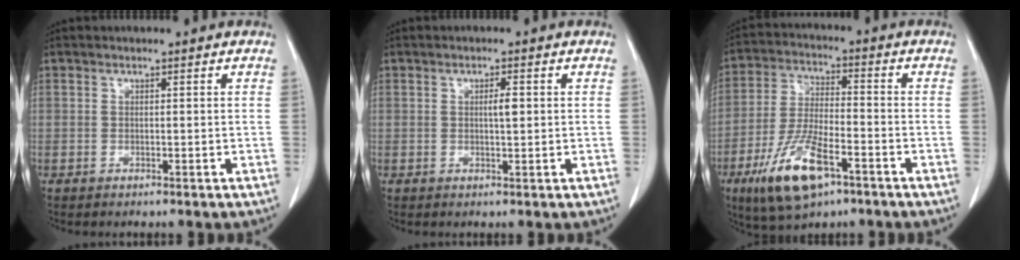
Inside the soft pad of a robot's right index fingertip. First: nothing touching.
{"total": 1.9, "force": [0.3, 0.4, 1.8], "torque": [-0.033, 0.001, 0.005]}
{"total": 12.8, "force": [-6.7, 3.9, 10.1], "torque": [-0.209, -0.015, -0.118]}